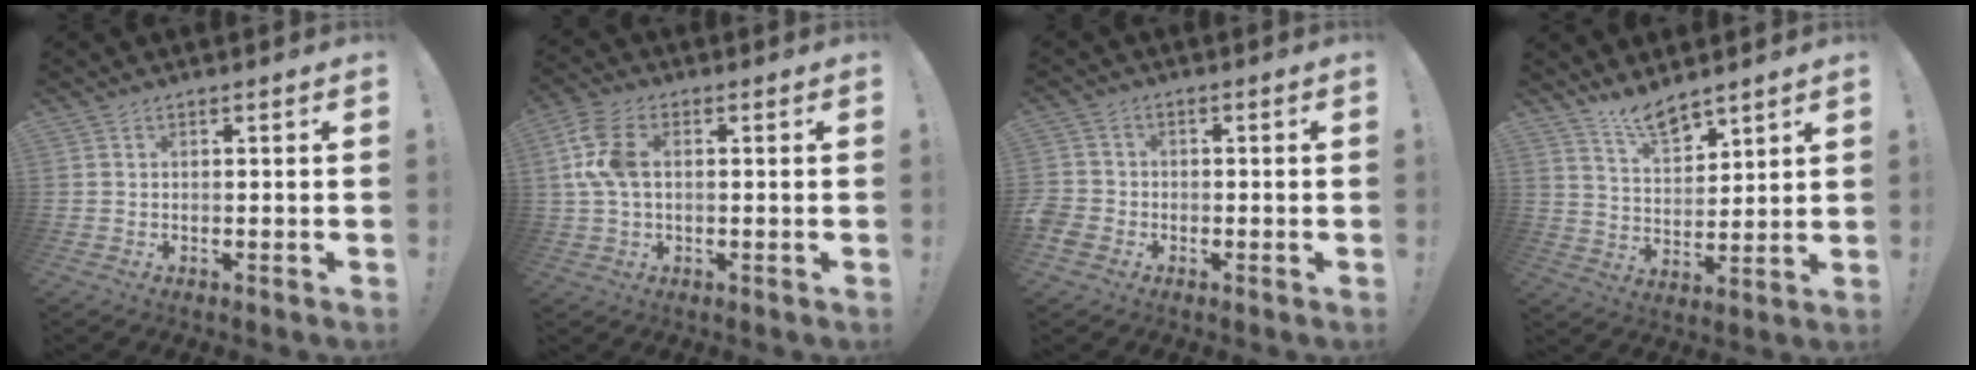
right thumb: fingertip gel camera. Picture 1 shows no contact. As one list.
[{"total": 9.5, "force": [1.4, 6.0, 7.3], "torque": [-0.162, 0.012, 0.031]}, {"total": 4.2, "force": [-1.9, 3.5, 1.3], "torque": [-0.047, 0.009, -0.036]}, {"total": 8.8, "force": [7.5, 3.0, 3.6], "torque": [-0.061, -0.053, 0.139]}]